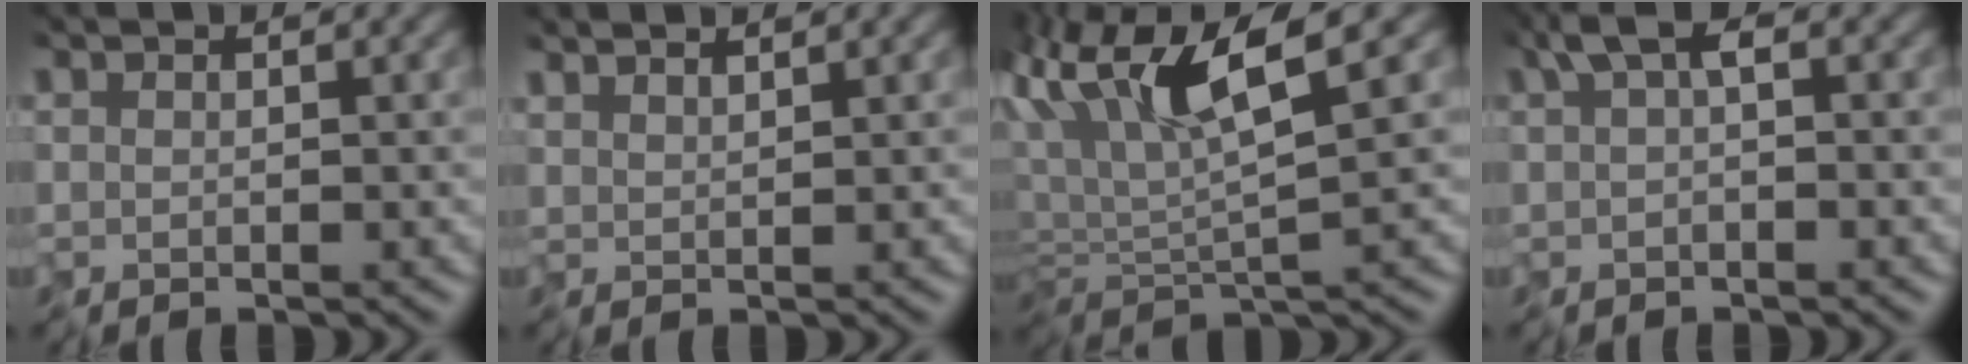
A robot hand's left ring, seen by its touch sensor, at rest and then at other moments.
{"total": 1.6, "force": [1.3, 0.3, 0.9], "torque": [-0.007, 0.009, 0.010]}
{"total": 8.0, "force": [2.5, 1.8, 7.4], "torque": [-0.139, 0.014, 0.043]}
{"total": 2.5, "force": [0.4, 1.2, 2.1], "torque": [-0.049, 0.006, 0.009]}